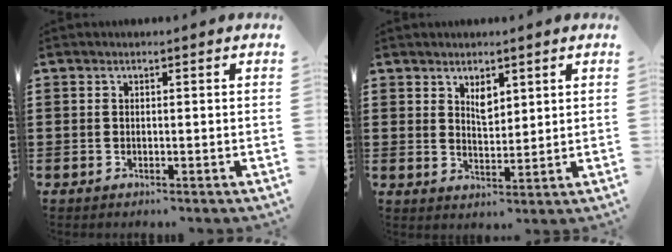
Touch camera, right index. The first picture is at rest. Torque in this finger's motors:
{"motor_torque": [0.04, 0.16, 0.09, 0.01]}